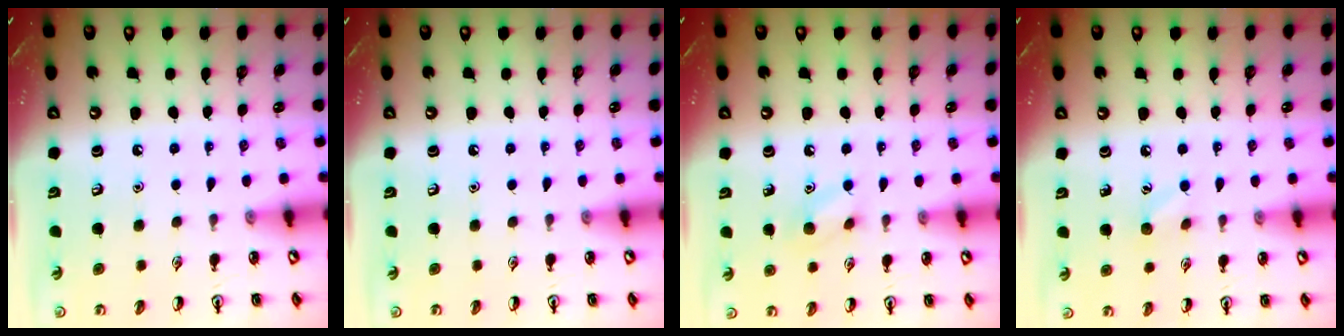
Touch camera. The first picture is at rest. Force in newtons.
{"total": 0.0}
{"total": 6.8, "press": 6.6, "slide": 1.4}
{"total": 5.3, "press": 5.1, "slide": 1.6}